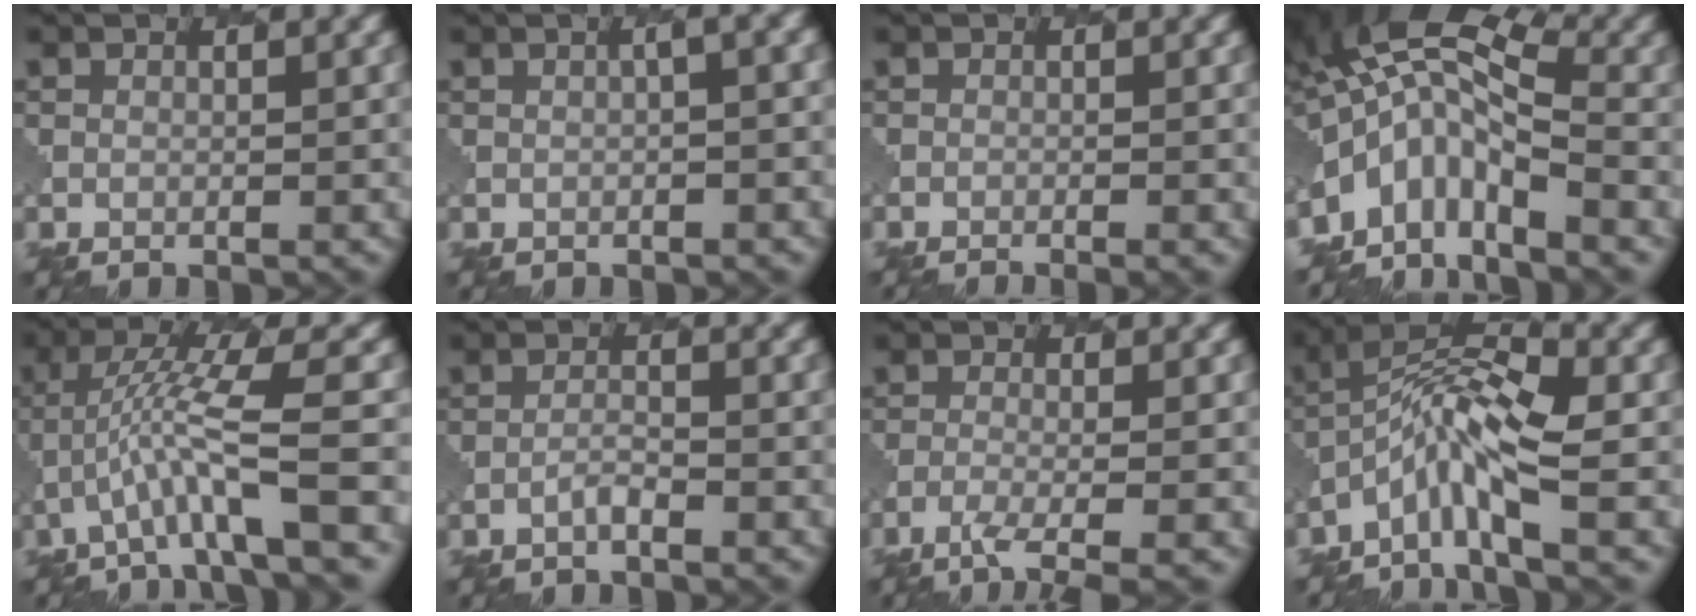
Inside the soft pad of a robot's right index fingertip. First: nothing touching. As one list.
[{"total": 2.9, "force": [0.0, 0.8, 2.7], "torque": [-0.027, 0.010, -0.003]}, {"total": 1.6, "force": [-1.0, 0.4, 1.1], "torque": [-0.004, 0.006, -0.016]}, {"total": 7.2, "force": [-2.7, 3.6, 5.7], "torque": [-0.100, 0.010, -0.068]}, {"total": 5.6, "force": [-2.0, 0.5, 5.1], "torque": [-0.109, 0.012, -0.036]}, {"total": 0.8, "force": [-0.5, 0.2, 0.6], "torque": [-0.013, 0.005, -0.012]}, {"total": 3.5, "force": [-1.7, 0.8, 2.9], "torque": [-0.048, -0.002, -0.041]}, {"total": 5.8, "force": [-2.5, 1.4, 5.1], "torque": [-0.098, 0.017, -0.057]}]